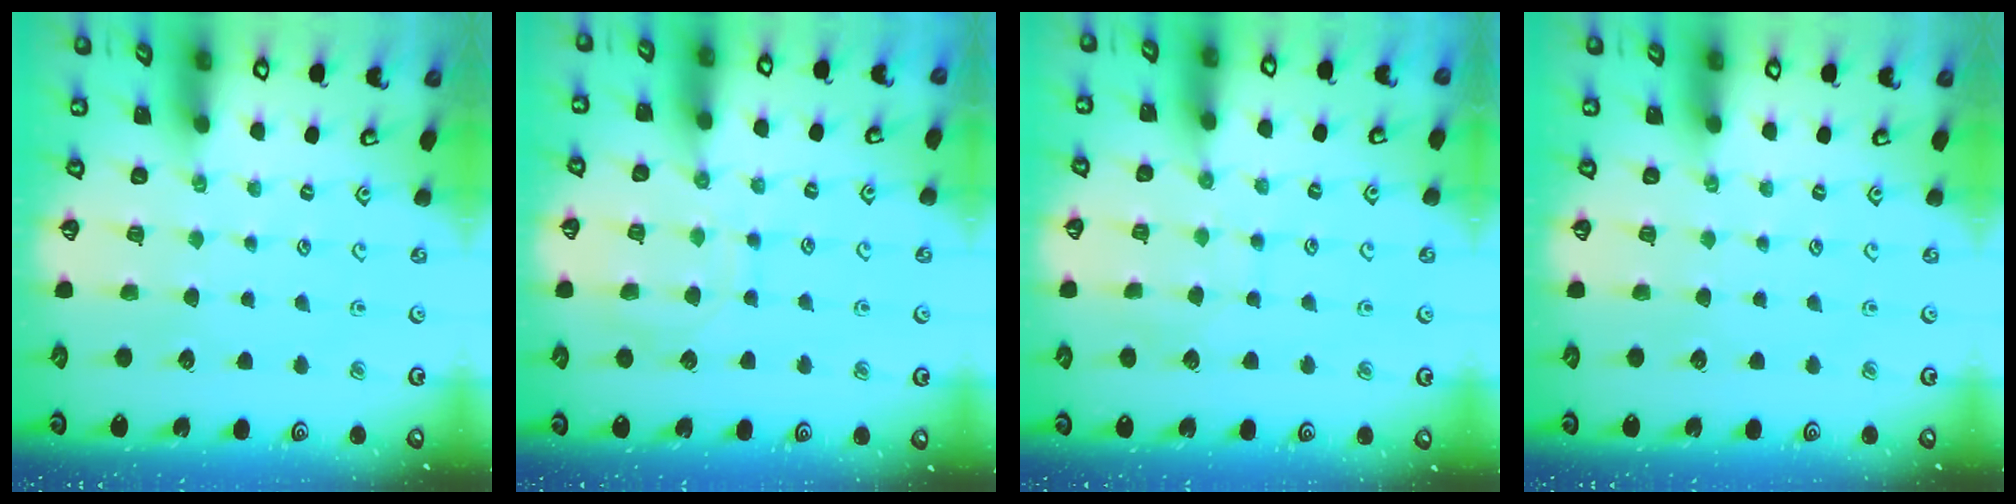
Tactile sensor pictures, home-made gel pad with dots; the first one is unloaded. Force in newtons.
{"total": 9.9, "press": 9.9, "slide": 0.8}
{"total": 6.8, "press": 6.7, "slide": 0.6}
{"total": 0.0}